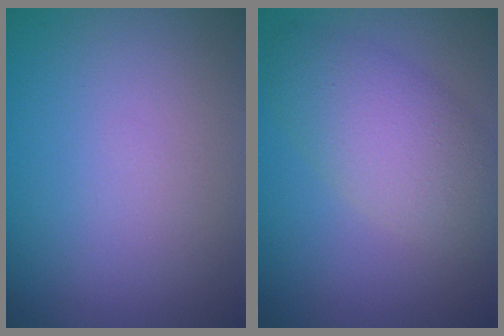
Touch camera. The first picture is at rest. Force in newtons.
{"total": 5.4, "press": 5.4, "slide": 0.3}